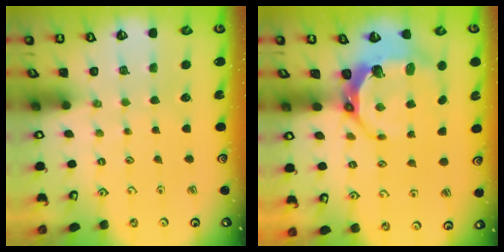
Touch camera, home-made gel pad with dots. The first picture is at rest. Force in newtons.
{"total": 9.4, "press": 8.0, "slide": 5.0}